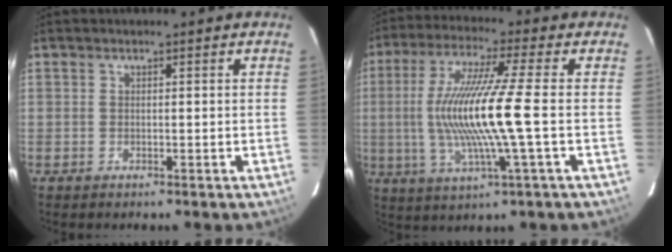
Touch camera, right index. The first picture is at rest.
{"total": 15.1, "force": [-1.3, -0.4, 15.0], "torque": [-0.286, -0.010, -0.020]}